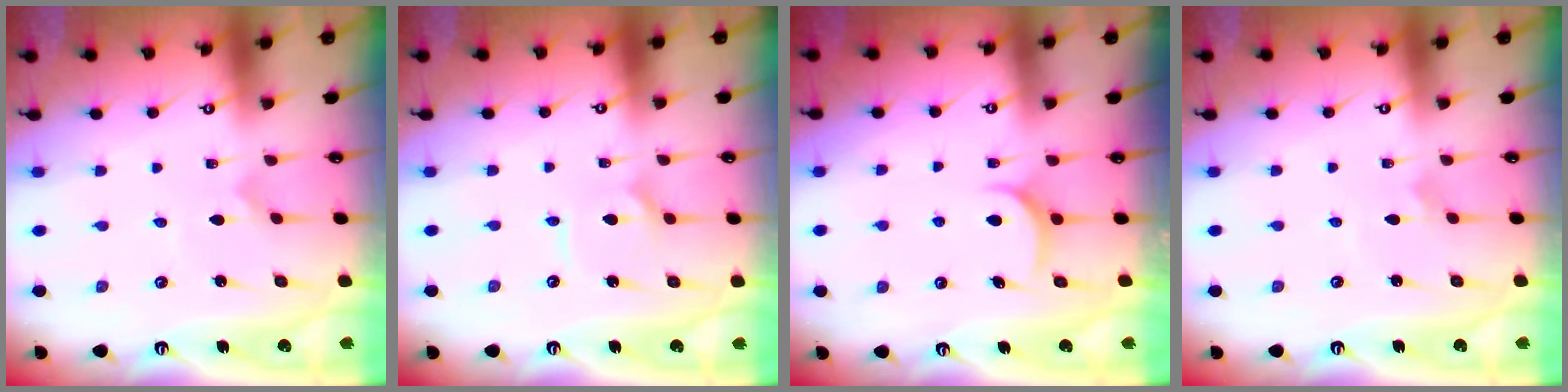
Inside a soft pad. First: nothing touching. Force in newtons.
{"total": 3.0, "press": 3.0, "slide": 0.4}
{"total": 6.5, "press": 6.5, "slide": 0.2}
{"total": 2.1, "press": 2.1, "slide": 0.1}